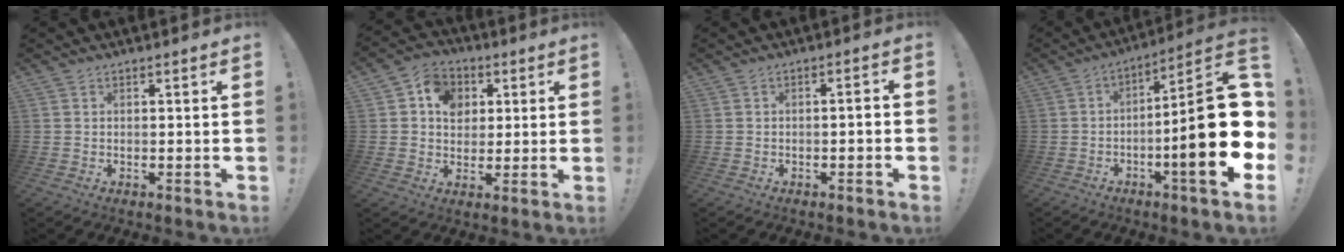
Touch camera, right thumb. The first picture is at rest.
{"total": 9.4, "force": [2.4, 8.0, 4.3], "torque": [-0.056, -0.004, 0.047]}
{"total": 1.8, "force": [-1.1, -0.1, 1.4], "torque": [-0.022, 0.004, -0.019]}
{"total": 24.0, "force": [-3.1, 5.0, 23.3], "torque": [-0.343, 0.013, -0.048]}